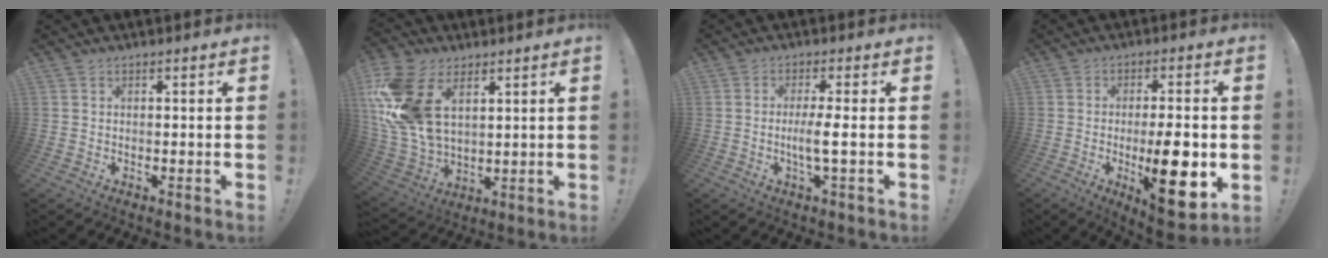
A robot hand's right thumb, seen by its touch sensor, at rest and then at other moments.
{"total": 20.3, "force": [6.8, 12.9, 14.1], "torque": [-0.283, -0.029, 0.132]}
{"total": 5.7, "force": [-0.9, 0.3, 5.6], "torque": [-0.106, -0.003, -0.020]}
{"total": 15.2, "force": [-3.2, 4.1, 14.3], "torque": [-0.214, -0.005, -0.040]}